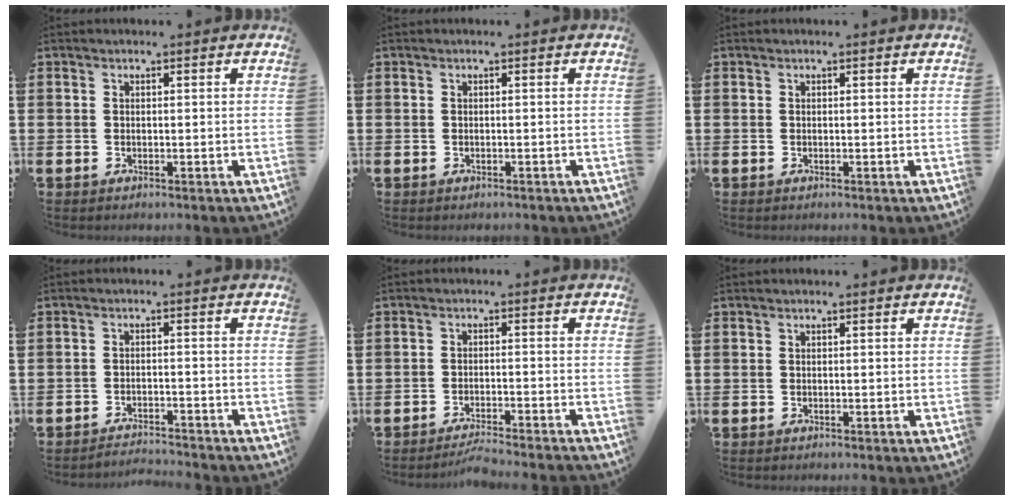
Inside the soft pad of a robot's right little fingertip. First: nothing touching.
{"total": 0.0}
{"total": 0.0}
{"total": 2.1, "force": [-2.1, -0.1, -0.2], "torque": [-0.002, 0.006, -0.045]}
{"total": 2.3, "force": [-2.2, -0.2, 0.7], "torque": [-0.012, 0.006, -0.045]}
{"total": 0.0}